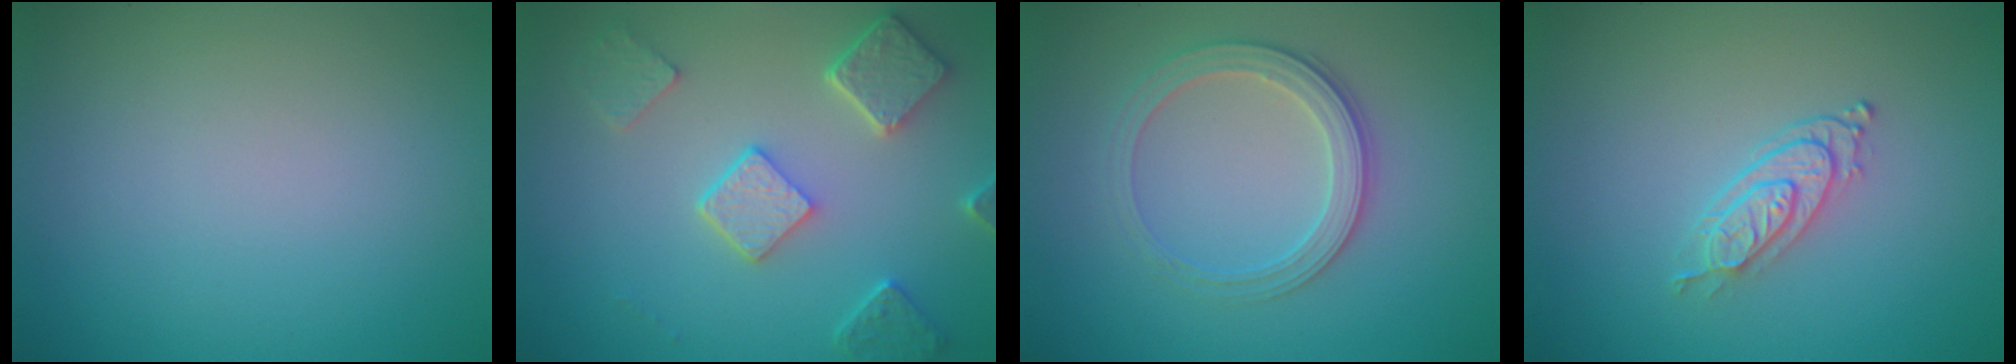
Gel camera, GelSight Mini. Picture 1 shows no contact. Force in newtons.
{"total": 4.9, "press": 3.9, "slide": 3.0}
{"total": 2.8, "press": 2.7, "slide": 0.7}
{"total": 2.7, "press": 2.1, "slide": 1.6}